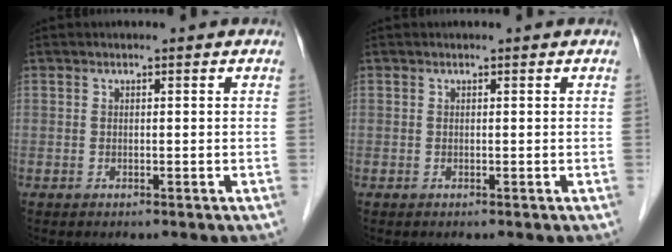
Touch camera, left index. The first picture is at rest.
{"total": 0.0}